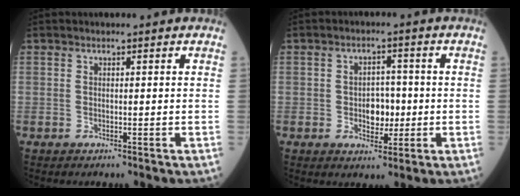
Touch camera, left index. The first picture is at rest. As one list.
[{"total": 4.5, "force": [-0.6, 2.9, 3.4], "torque": [-0.051, 0.008, -0.006]}]